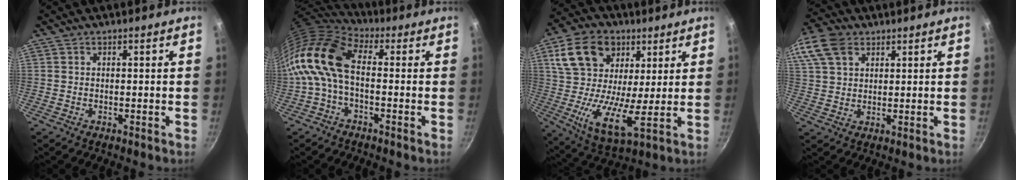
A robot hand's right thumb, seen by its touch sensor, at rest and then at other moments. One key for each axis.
{"total": 12.8, "fx": -0.5, "fy": 7.3, "fz": 10.5, "tx": -0.202, "ty": 0.027, "tz": -0.028}
{"total": 17.9, "fx": 6.7, "fy": 11.3, "fz": 12.1, "tx": -0.204, "ty": -0.020, "tz": 0.110}
{"total": 14.9, "fx": 7.3, "fy": 10.3, "fz": 7.9, "tx": -0.188, "ty": 0.031, "tz": 0.140}